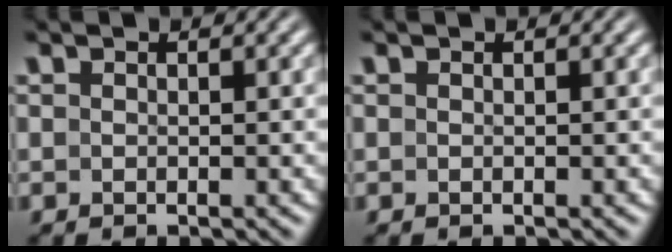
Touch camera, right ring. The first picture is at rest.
{"total": 0.0}